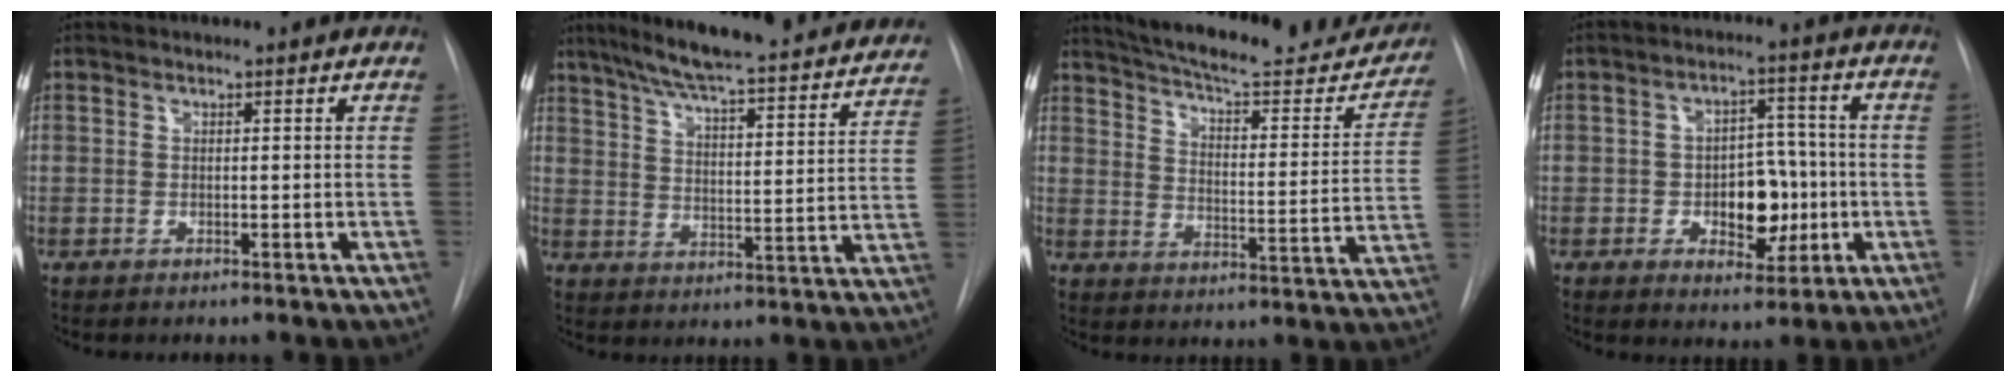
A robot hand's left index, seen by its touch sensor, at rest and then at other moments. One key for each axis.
{"total": 28.7, "fx": 25.0, "fy": 3.7, "fz": 13.6, "tx": -0.210, "ty": -0.046, "tz": 0.312}
{"total": 24.0, "fx": 21.2, "fy": 4.9, "fz": 9.9, "tx": -0.146, "ty": -0.048, "tz": 0.273}
{"total": 8.9, "fx": -2.6, "fy": 5.0, "fz": 6.9, "tx": -0.095, "ty": 0.014, "tz": -0.028}